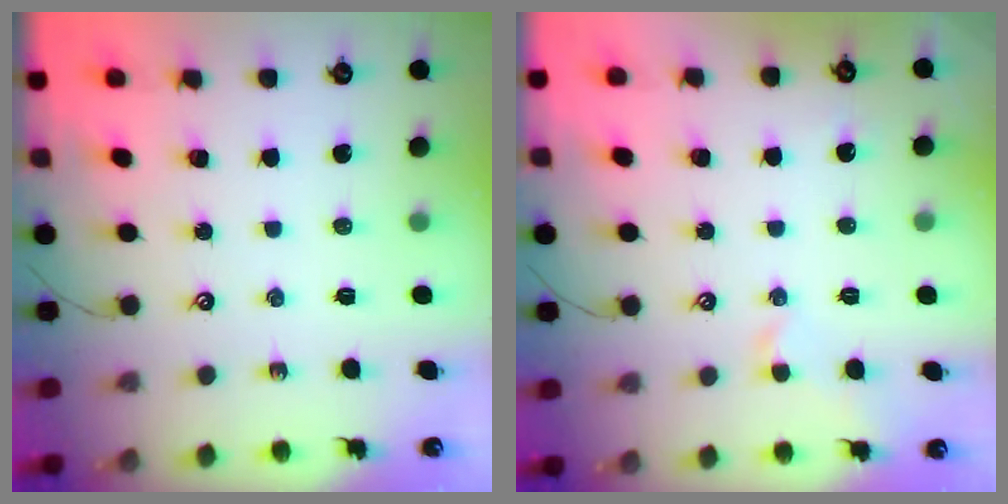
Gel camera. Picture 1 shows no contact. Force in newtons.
{"total": 0.9, "press": 0.8, "slide": 0.3}